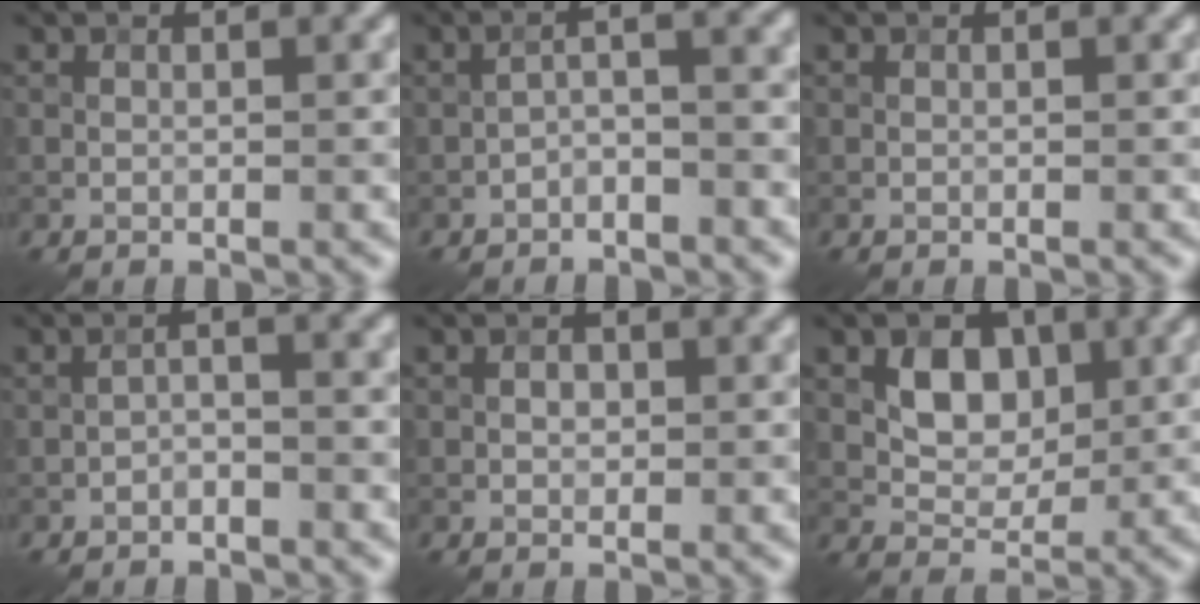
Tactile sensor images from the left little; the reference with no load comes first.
{"total": 2.4, "force": [-1.5, 0.5, 1.8], "torque": [-0.035, 0.012, -0.034]}
{"total": 0.0}
{"total": 1.6, "force": [-1.0, 0.3, 1.1], "torque": [-0.023, 0.005, -0.023]}
{"total": 0.9, "force": [0.0, 0.7, 0.6], "torque": [-0.007, 0.000, -0.001]}
{"total": 4.3, "force": [1.0, 3.1, 2.7], "torque": [-0.041, -0.001, 0.011]}